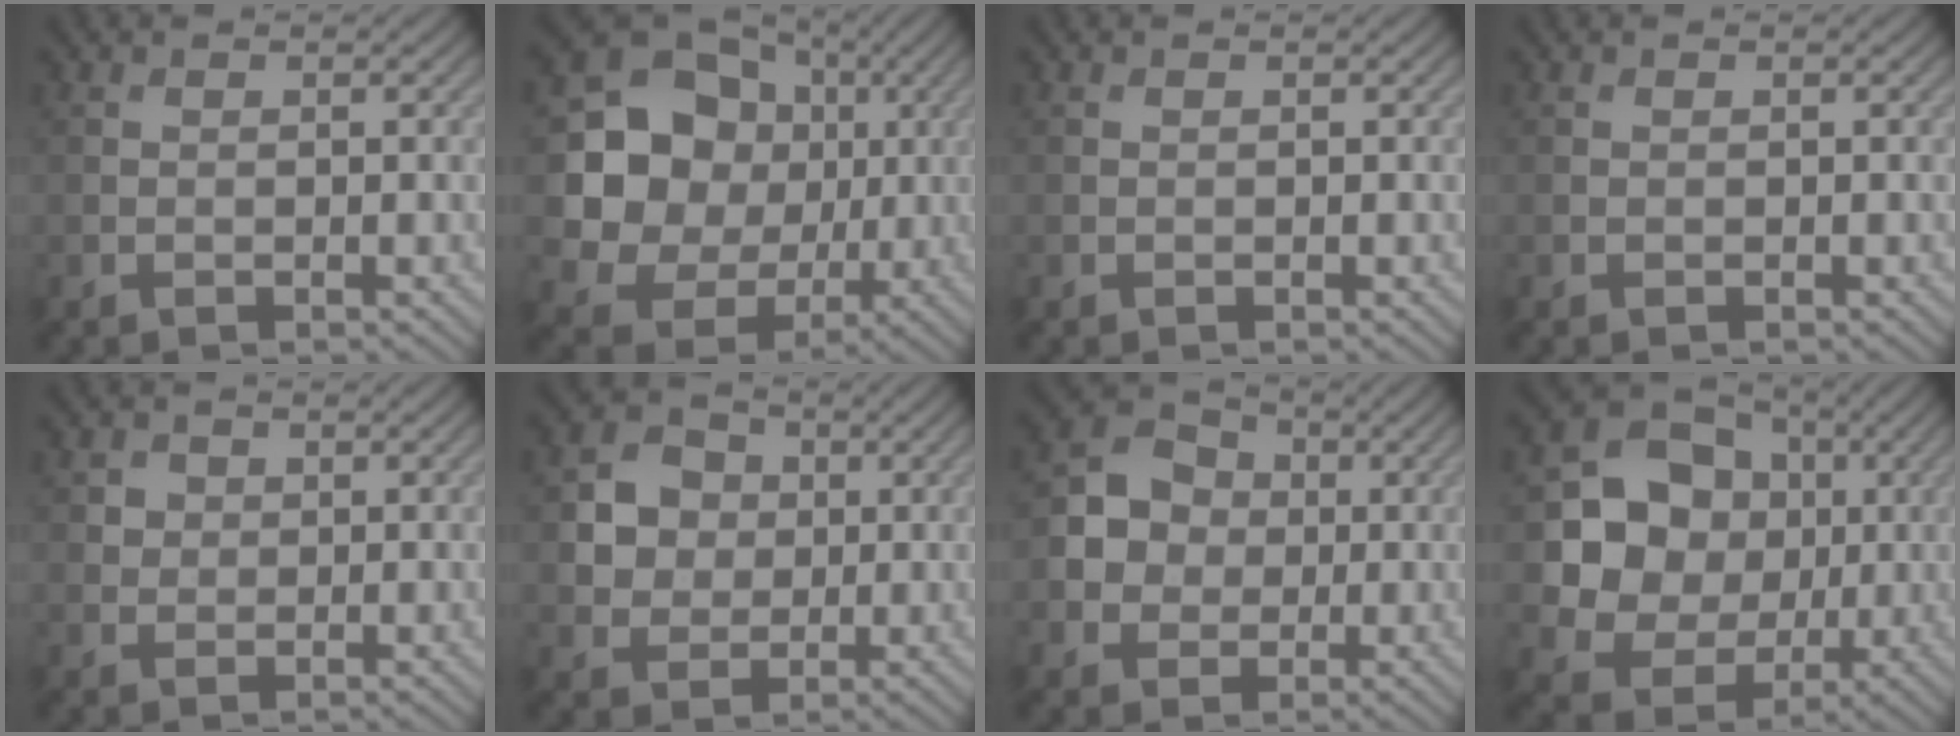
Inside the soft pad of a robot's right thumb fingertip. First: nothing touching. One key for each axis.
{"total": 13.7, "fx": 1.4, "fy": 12.0, "fz": 6.4, "tx": -0.148, "ty": -0.006, "tz": 0.017}
{"total": 0.0}
{"total": 0.0}
{"total": 2.0, "fx": 0.6, "fy": 1.8, "fz": 0.6, "tx": -0.012, "ty": -0.007, "tz": 0.012}
{"total": 5.7, "fx": 0.8, "fy": 5.0, "fz": 2.5, "tx": -0.064, "ty": 0.007, "tz": 0.002}
{"total": 6.4, "fx": -0.1, "fy": 5.7, "fz": 3.0, "tx": -0.064, "ty": 0.003, "tz": -0.013}
{"total": 11.7, "fx": 1.1, "fy": 10.1, "fz": 5.7, "tx": -0.114, "ty": -0.001, "tz": 0.008}